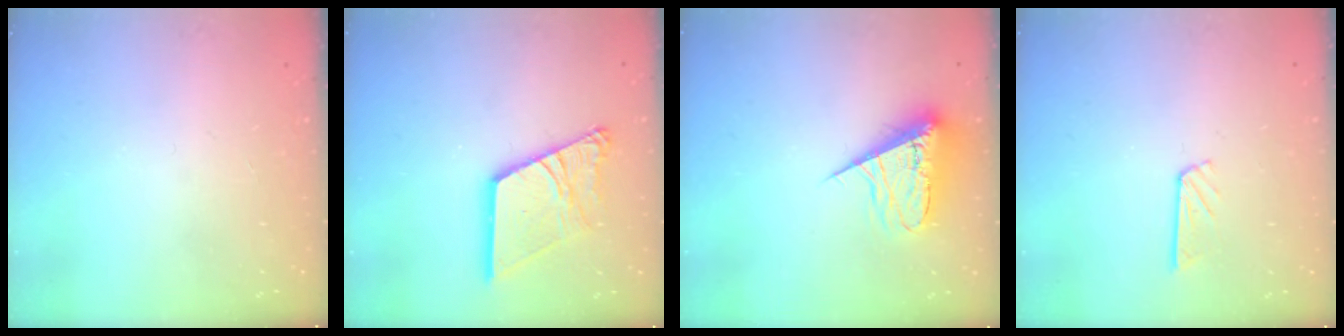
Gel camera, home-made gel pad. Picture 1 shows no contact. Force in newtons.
{"total": 15.3, "press": 15.2, "slide": 1.6}
{"total": 9.5, "press": 9.4, "slide": 0.7}
{"total": 5.9, "press": 5.9, "slide": 0.4}